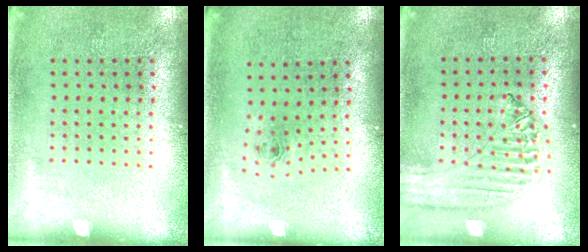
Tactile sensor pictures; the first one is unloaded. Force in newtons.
{"total": 0.8, "press": 0.4, "slide": 0.7}
{"total": 1.3, "press": 1.3, "slide": 0.1}